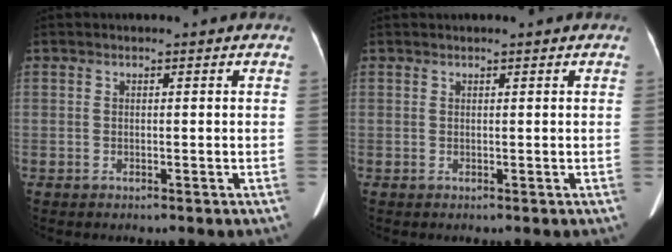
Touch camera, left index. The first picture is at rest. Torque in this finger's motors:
{"motor_torque": [-0.16, 0.01, 0.02, 0.01]}